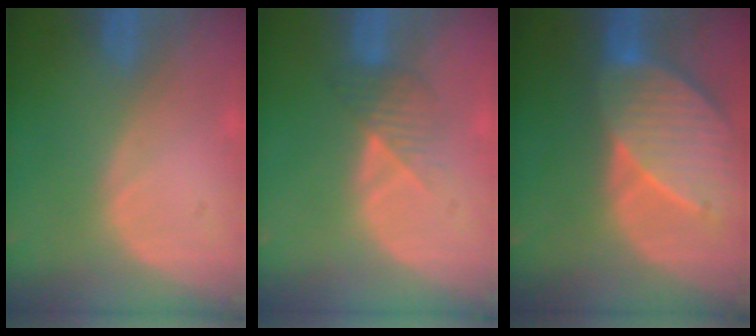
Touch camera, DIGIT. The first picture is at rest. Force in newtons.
{"total": 3.6, "press": 3.4, "slide": 1.4}
{"total": 9.9, "press": 8.9, "slide": 4.3}